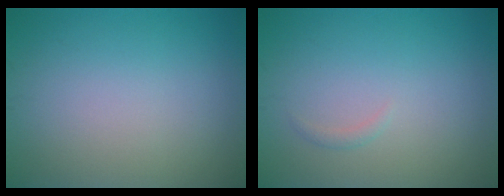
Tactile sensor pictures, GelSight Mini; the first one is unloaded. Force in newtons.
{"total": 0.5, "press": 0.5, "slide": 0.0}